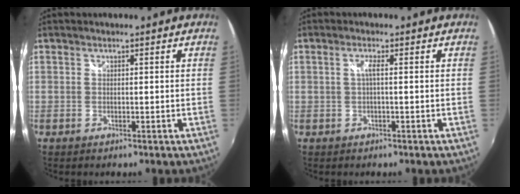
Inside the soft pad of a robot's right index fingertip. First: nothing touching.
{"total": 1.4, "force": [0.0, -0.1, 1.4], "torque": [-0.025, 0.002, -0.003]}